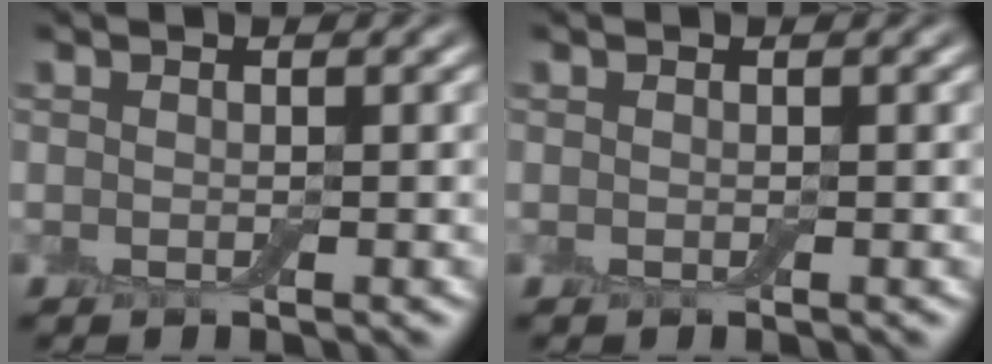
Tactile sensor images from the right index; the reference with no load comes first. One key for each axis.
{"total": 0.0}